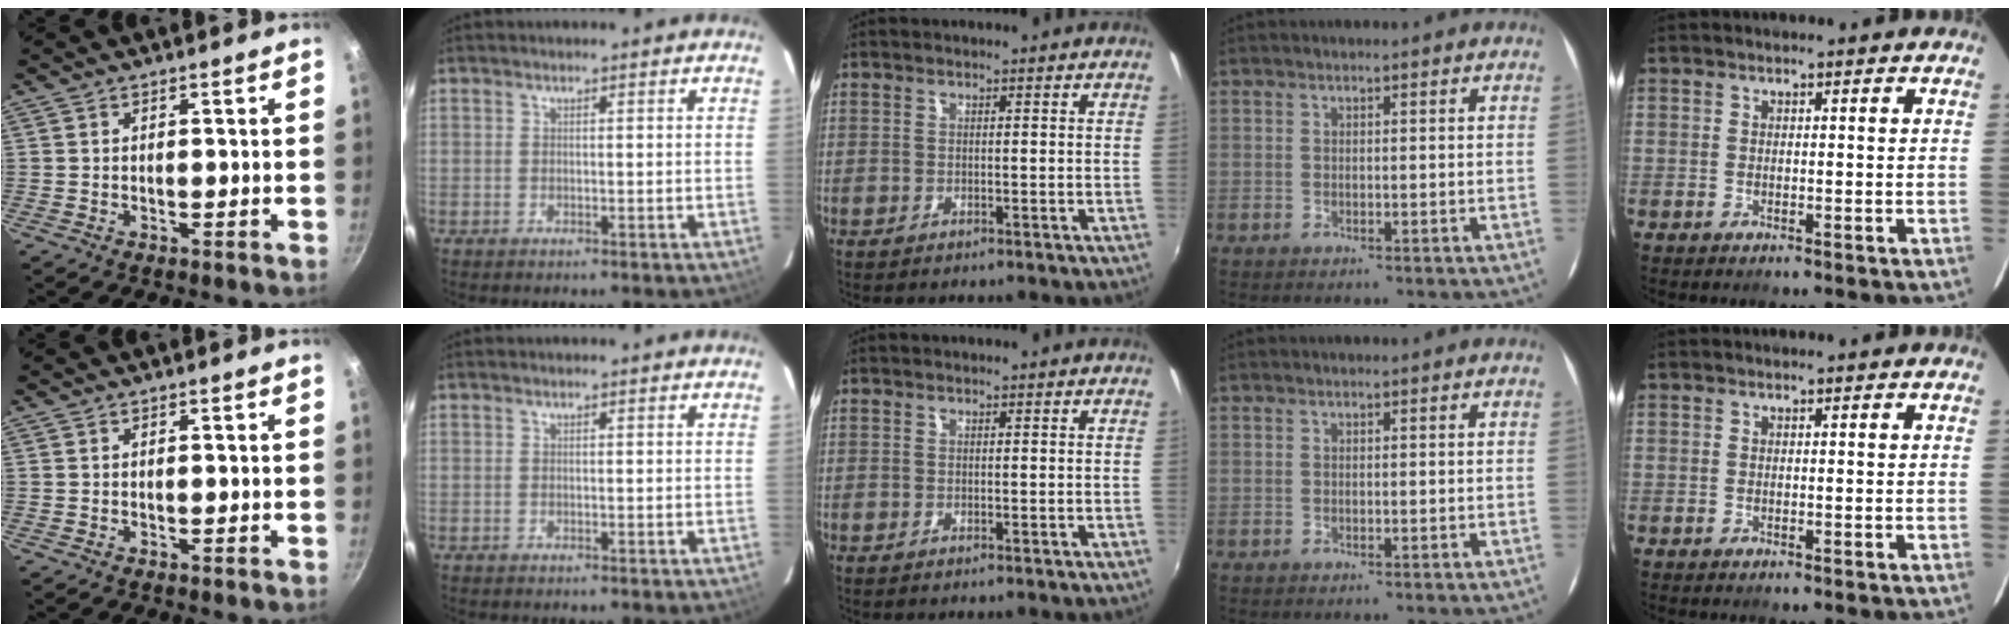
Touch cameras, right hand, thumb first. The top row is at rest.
{}